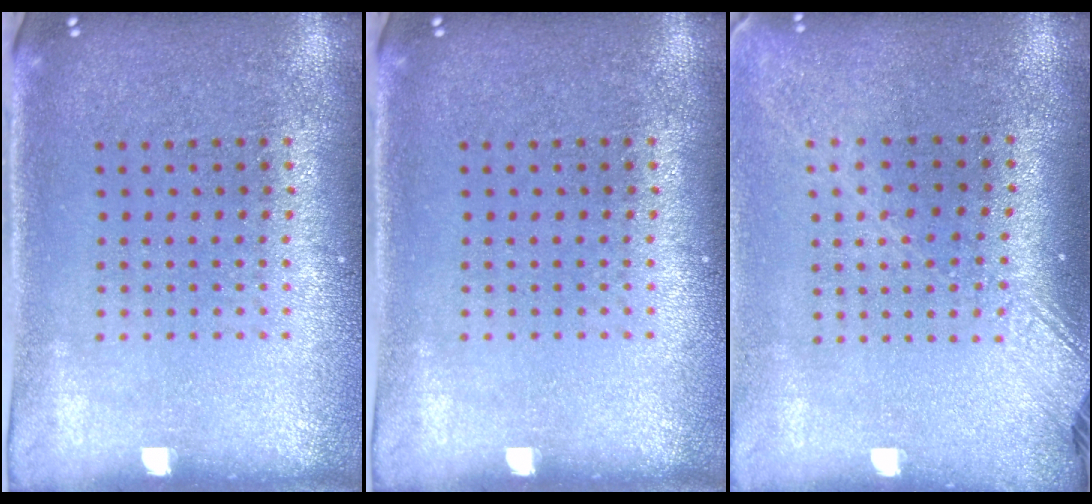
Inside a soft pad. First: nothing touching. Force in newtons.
{"total": 0.0}
{"total": 1.8, "press": 1.4, "slide": 1.0}